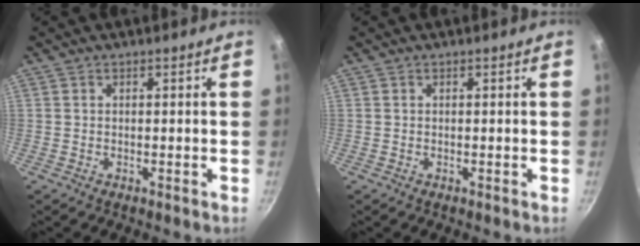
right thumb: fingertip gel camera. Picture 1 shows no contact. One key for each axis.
{"total": 0.0}